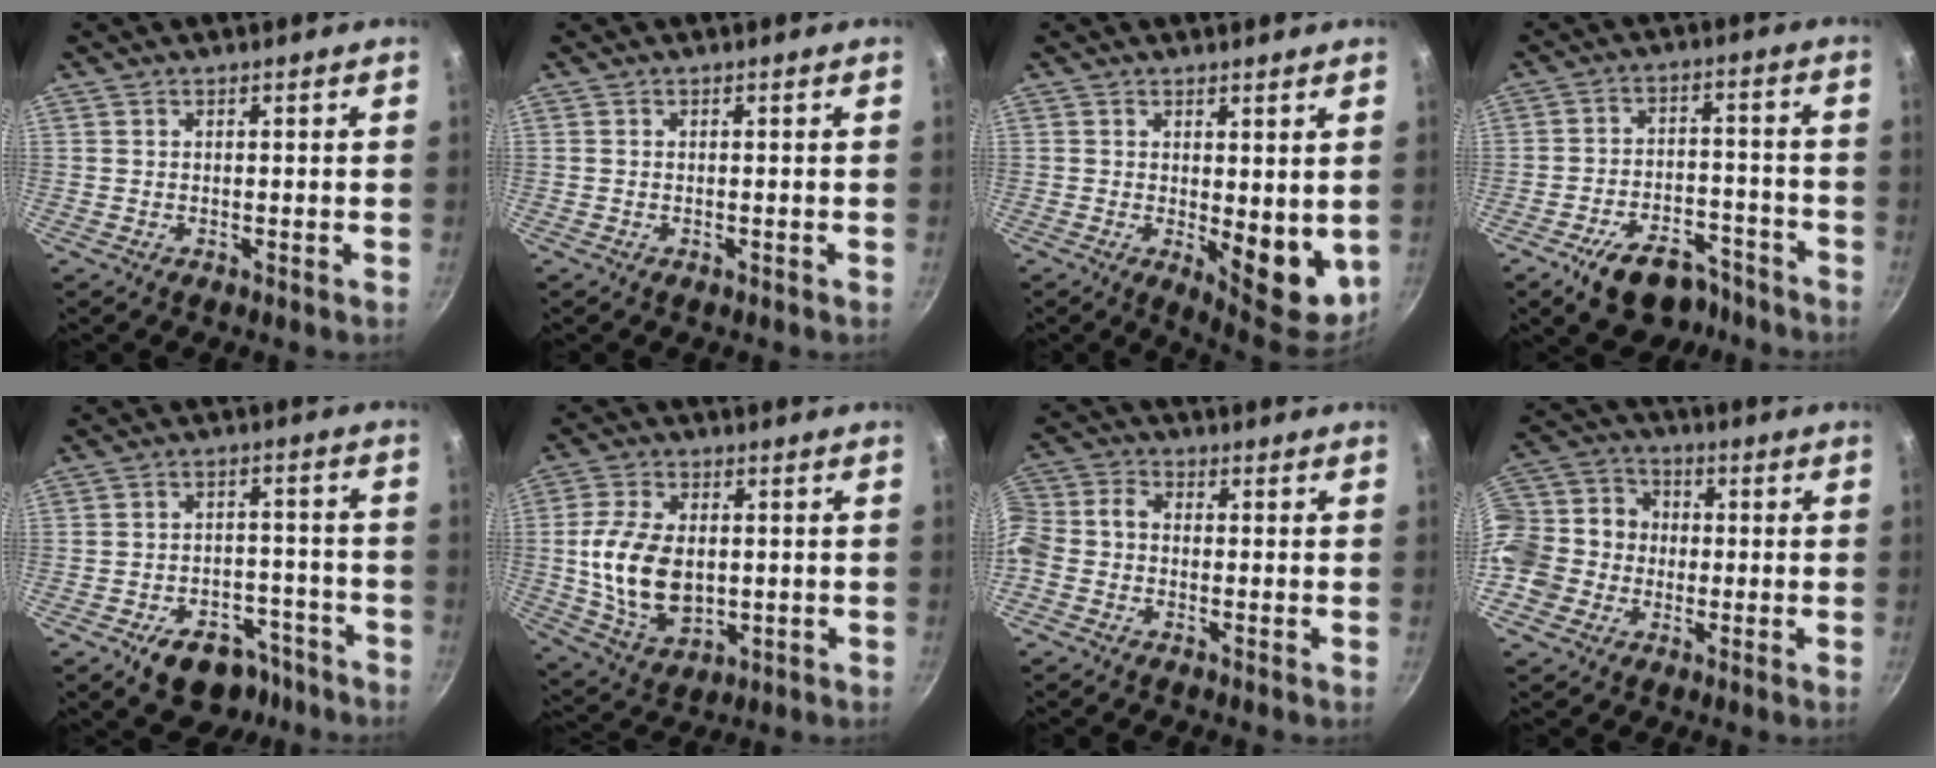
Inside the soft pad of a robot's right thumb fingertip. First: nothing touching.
{"total": 0.0}
{"total": 10.3, "force": [0.2, 4.8, 9.1], "torque": [-0.085, -0.013, 0.016]}
{"total": 13.0, "force": [-8.9, 6.9, 6.3], "torque": [-0.064, 0.063, -0.132]}
{"total": 12.5, "force": [-8.1, 7.6, 5.7], "torque": [-0.037, 0.062, -0.103]}
{"total": 14.1, "force": [0.0, 9.1, 10.7], "torque": [-0.190, -0.007, 0.010]}
{"total": 7.5, "force": [-2.4, 5.5, 4.5], "torque": [-0.101, 0.039, -0.065]}
{"total": 14.8, "force": [-2.1, 13.1, 6.5], "torque": [-0.112, 0.044, -0.049]}